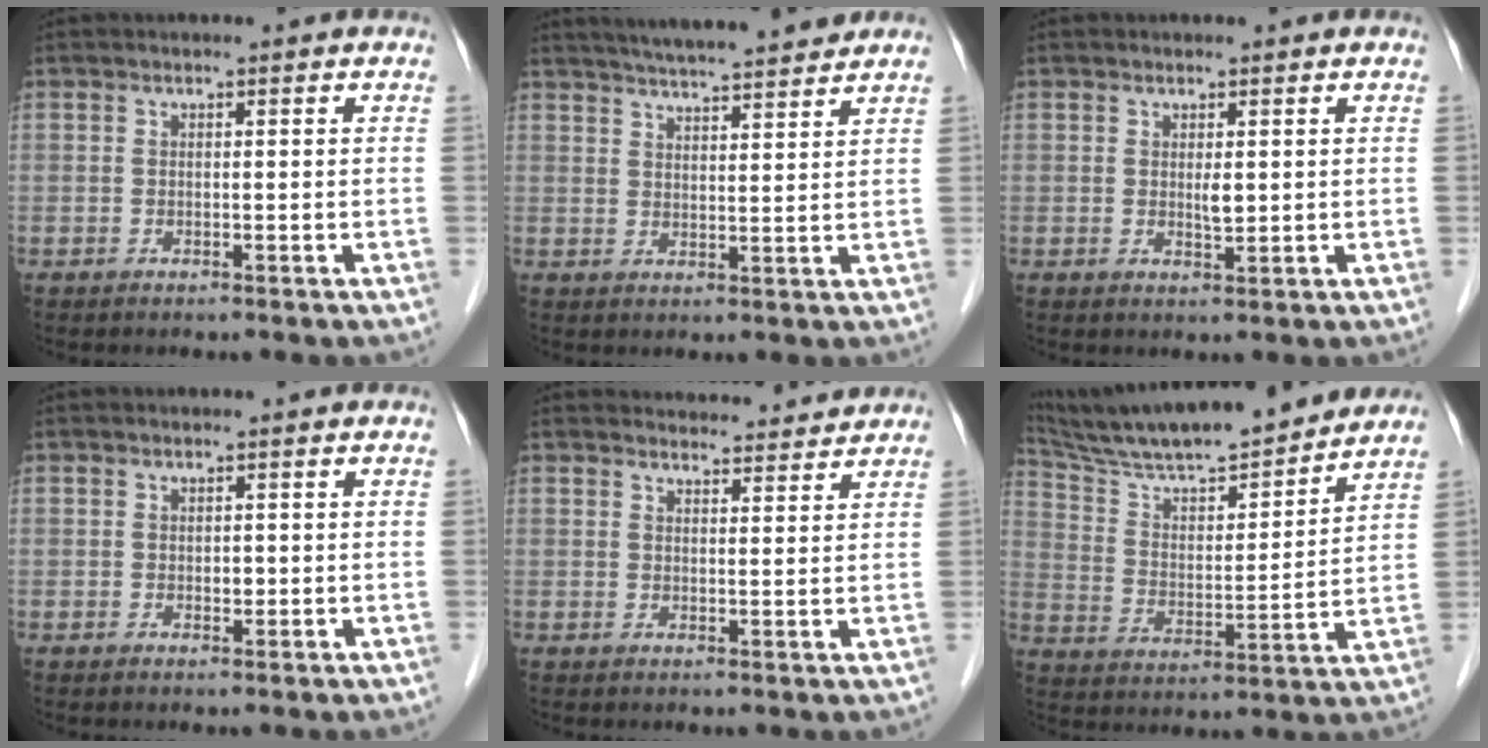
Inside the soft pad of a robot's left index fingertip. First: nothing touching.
{"total": 12.4, "force": [11.0, 0.8, 5.7], "torque": [-0.091, 0.013, 0.154]}
{"total": 1.4, "force": [-0.1, 0.4, 1.3], "torque": [-0.025, -0.010, 0.001]}
{"total": 1.0, "force": [-0.5, 0.6, 0.6], "torque": [-0.009, -0.005, -0.009]}
{"total": 6.3, "force": [6.2, 0.9, 0.4], "torque": [-0.001, 0.004, 0.069]}
{"total": 19.5, "force": [17.3, 1.7, 8.8], "torque": [-0.156, 0.008, 0.281]}